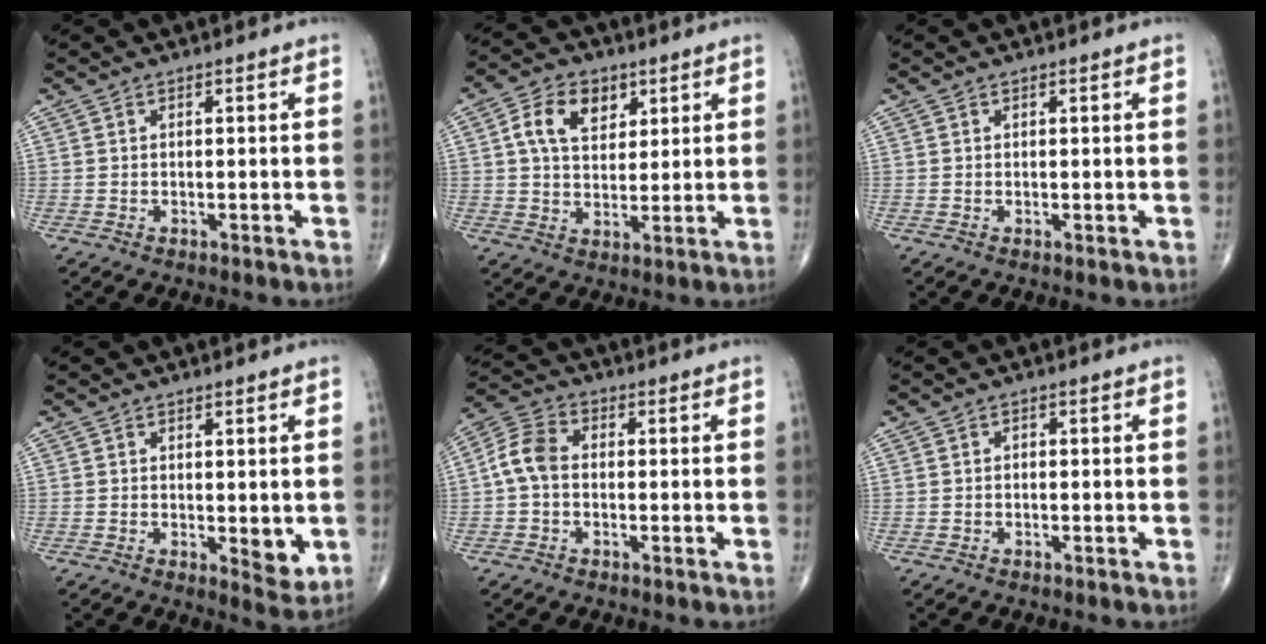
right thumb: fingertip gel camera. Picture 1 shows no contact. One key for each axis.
{"total": 9.1, "fx": 3.4, "fy": 6.1, "fz": 5.8, "tx": -0.080, "ty": -0.007, "tz": 0.057}
{"total": 0.0}
{"total": 4.3, "fx": -0.3, "fy": 1.8, "fz": 3.9, "tx": -0.042, "ty": -0.013, "tz": 0.000}
{"total": 6.5, "fx": -0.4, "fy": 4.5, "fz": 4.6, "tx": -0.089, "ty": 0.020, "tz": -0.021}
{"total": 0.6, "fx": -0.1, "fy": 0.4, "fz": 0.4, "tx": -0.005, "ty": 0.002, "tz": -0.005}